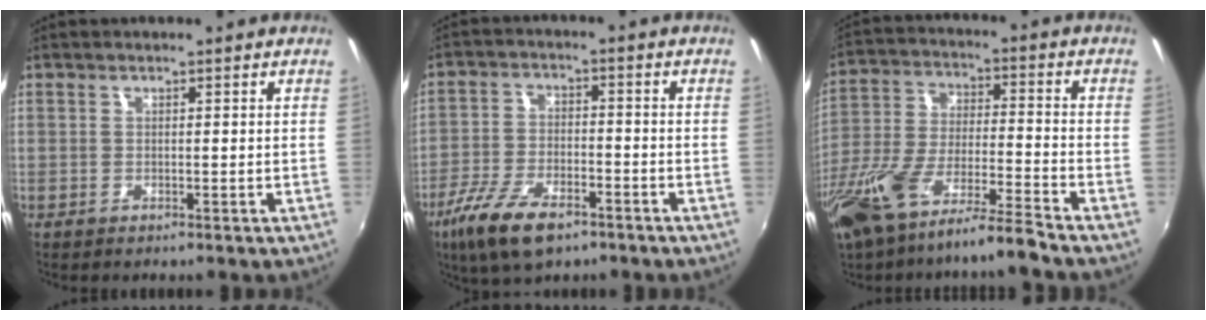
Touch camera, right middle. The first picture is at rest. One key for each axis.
{"total": 11.7, "fx": -7.5, "fy": 4.8, "fz": 7.6, "tx": -0.174, "ty": -0.023, "tz": -0.142}
{"total": 14.5, "fx": -11.3, "fy": 1.3, "fz": 9.0, "tx": -0.194, "ty": -0.025, "tz": -0.211}